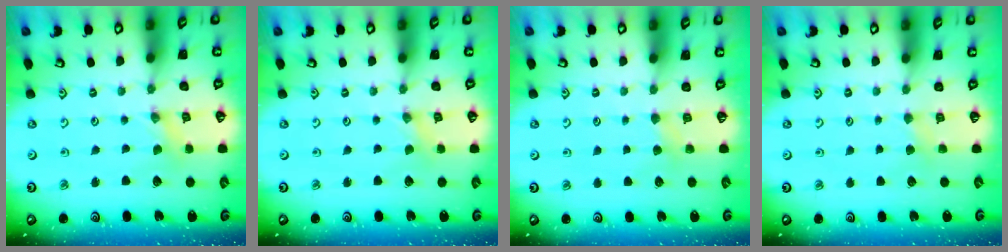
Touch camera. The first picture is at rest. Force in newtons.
{"total": 0.0}
{"total": 2.6, "press": 2.6, "slide": 0.5}
{"total": 1.9, "press": 1.8, "slide": 0.4}